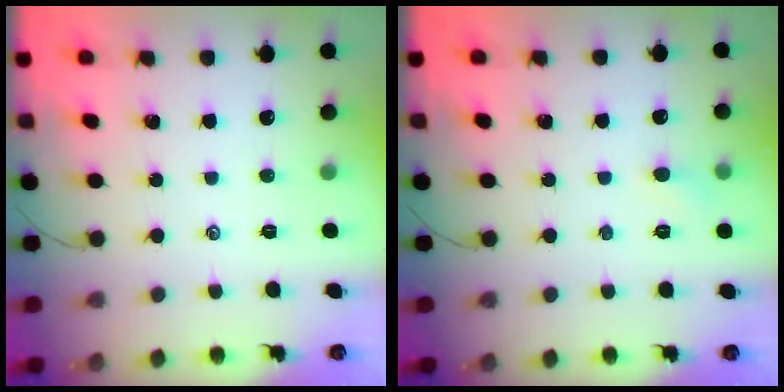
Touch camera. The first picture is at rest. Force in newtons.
{"total": 3.0, "press": 2.8, "slide": 1.0}